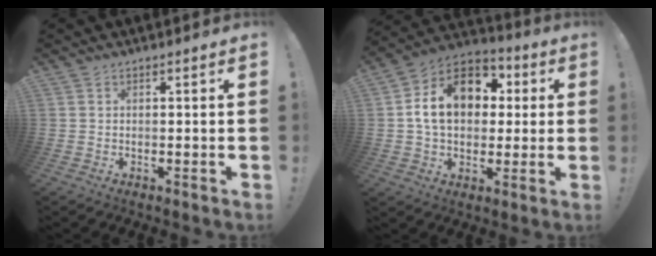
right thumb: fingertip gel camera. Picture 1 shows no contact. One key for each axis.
{"total": 17.2, "fx": 3.2, "fy": 12.7, "fz": 11.1, "tx": -0.163, "ty": 0.011, "tz": 0.065}